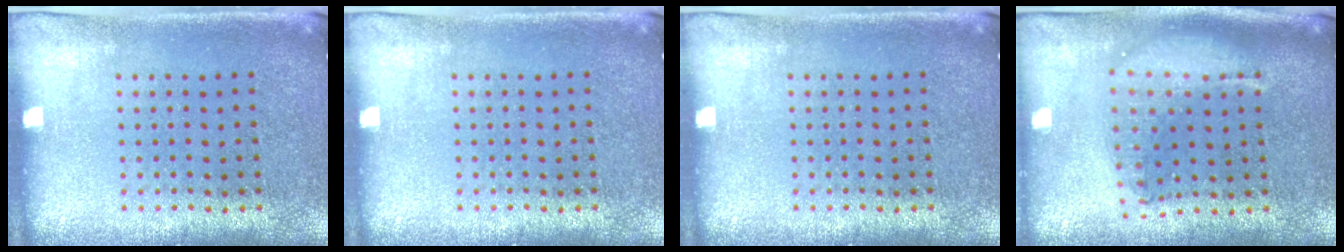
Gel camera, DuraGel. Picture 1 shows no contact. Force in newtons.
{"total": 0.0}
{"total": 0.0}
{"total": 1.7, "press": 1.5, "slide": 0.9}